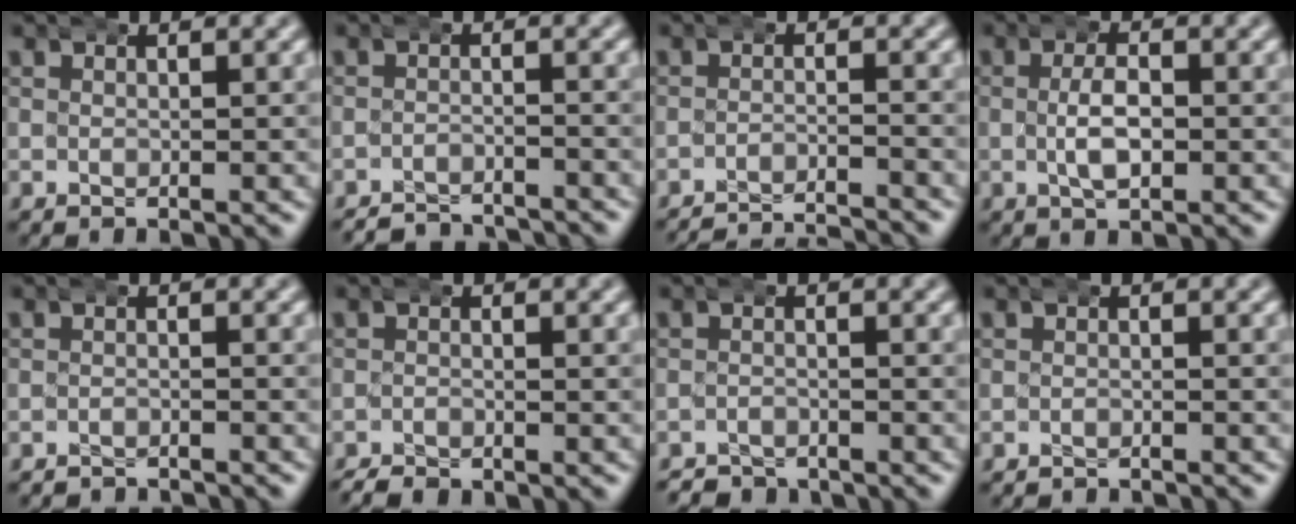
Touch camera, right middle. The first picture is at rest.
{"total": 5.4, "force": [-5.3, 1.0, 0.4], "torque": [-0.005, -0.015, -0.087]}
{"total": 10.2, "force": [-10.0, 1.7, 1.2], "torque": [0.003, -0.018, -0.159]}
{"total": 3.3, "force": [-0.6, 1.7, 2.8], "torque": [-0.052, 0.004, -0.011]}
{"total": 2.7, "force": [-2.7, 0.3, -0.1], "torque": [-0.004, -0.006, -0.044]}
{"total": 2.2, "force": [-2.0, 0.9, 0.4], "torque": [-0.016, -0.009, -0.034]}
{"total": 2.8, "force": [-2.6, 0.9, -0.2], "torque": [-0.001, -0.010, -0.044]}
{"total": 2.0, "force": [-2.0, 0.2, 0.0], "torque": [-0.008, -0.004, -0.033]}